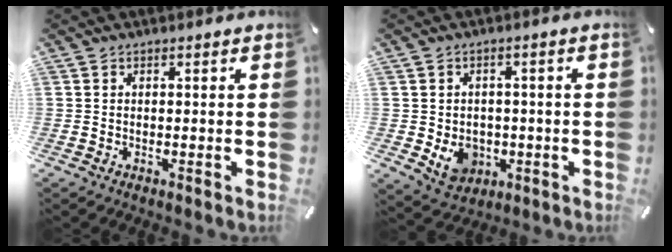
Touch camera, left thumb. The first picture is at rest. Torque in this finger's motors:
{"motor_torque": [1.07, 1.18, 0.32, 0.12, 0.00]}